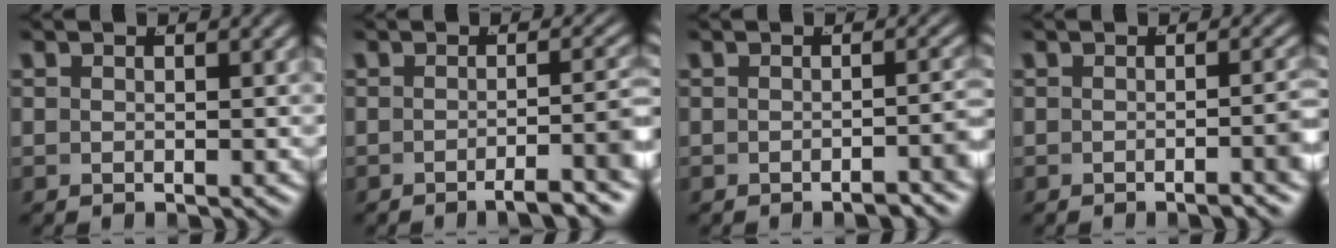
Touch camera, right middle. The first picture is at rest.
{"total": 4.2, "force": [-2.7, 0.5, 3.2], "torque": [-0.027, 0.002, -0.043]}
{"total": 2.1, "force": [-1.6, 0.0, 1.3], "torque": [-0.011, 0.005, -0.027]}
{"total": 2.3, "force": [-1.2, 0.0, 1.9], "torque": [-0.015, 0.007, -0.023]}